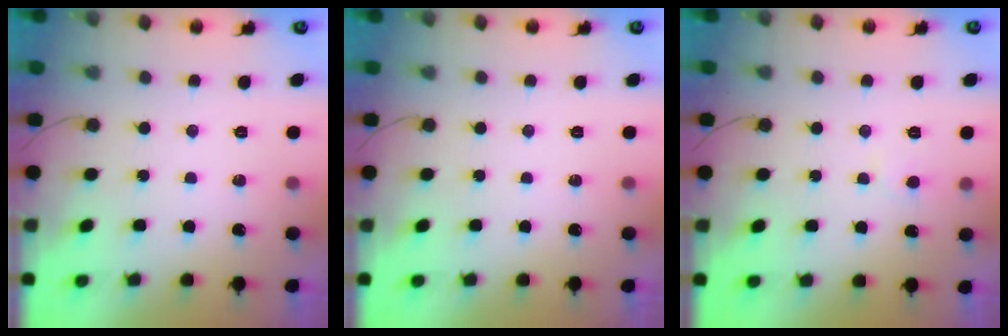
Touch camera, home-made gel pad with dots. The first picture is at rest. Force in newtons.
{"total": 0.0}
{"total": 2.8, "press": 2.8, "slide": 0.1}